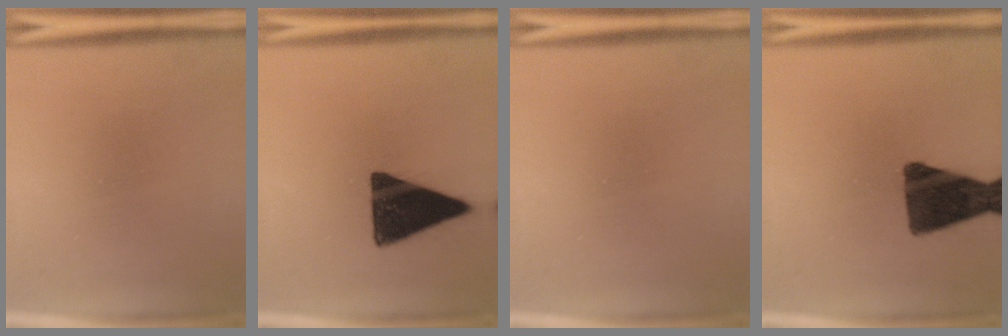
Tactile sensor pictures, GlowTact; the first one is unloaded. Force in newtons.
{"total": 16.3}
{"total": 0.0}
{"total": 13.4}